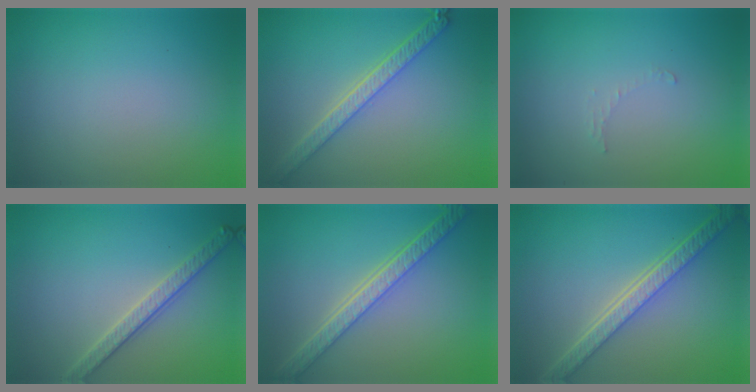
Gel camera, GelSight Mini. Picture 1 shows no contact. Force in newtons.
{"total": 4.2, "press": 3.4, "slide": 2.4}
{"total": 0.7, "press": 0.7, "slide": 0.1}
{"total": 2.8, "press": 2.8, "slide": 0.7}
{"total": 5.3, "press": 4.2, "slide": 3.3}
{"total": 5.7, "press": 4.3, "slide": 3.7}